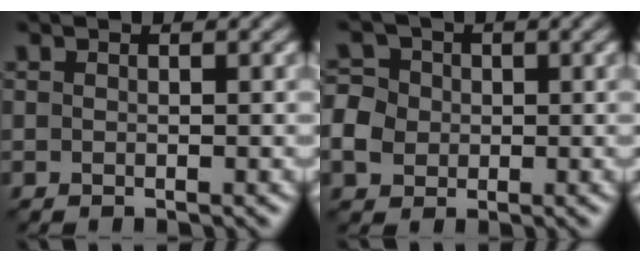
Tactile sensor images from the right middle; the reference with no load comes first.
{"total": 4.4, "force": [-0.3, 4.0, 1.9], "torque": [-0.037, 0.014, -0.016]}